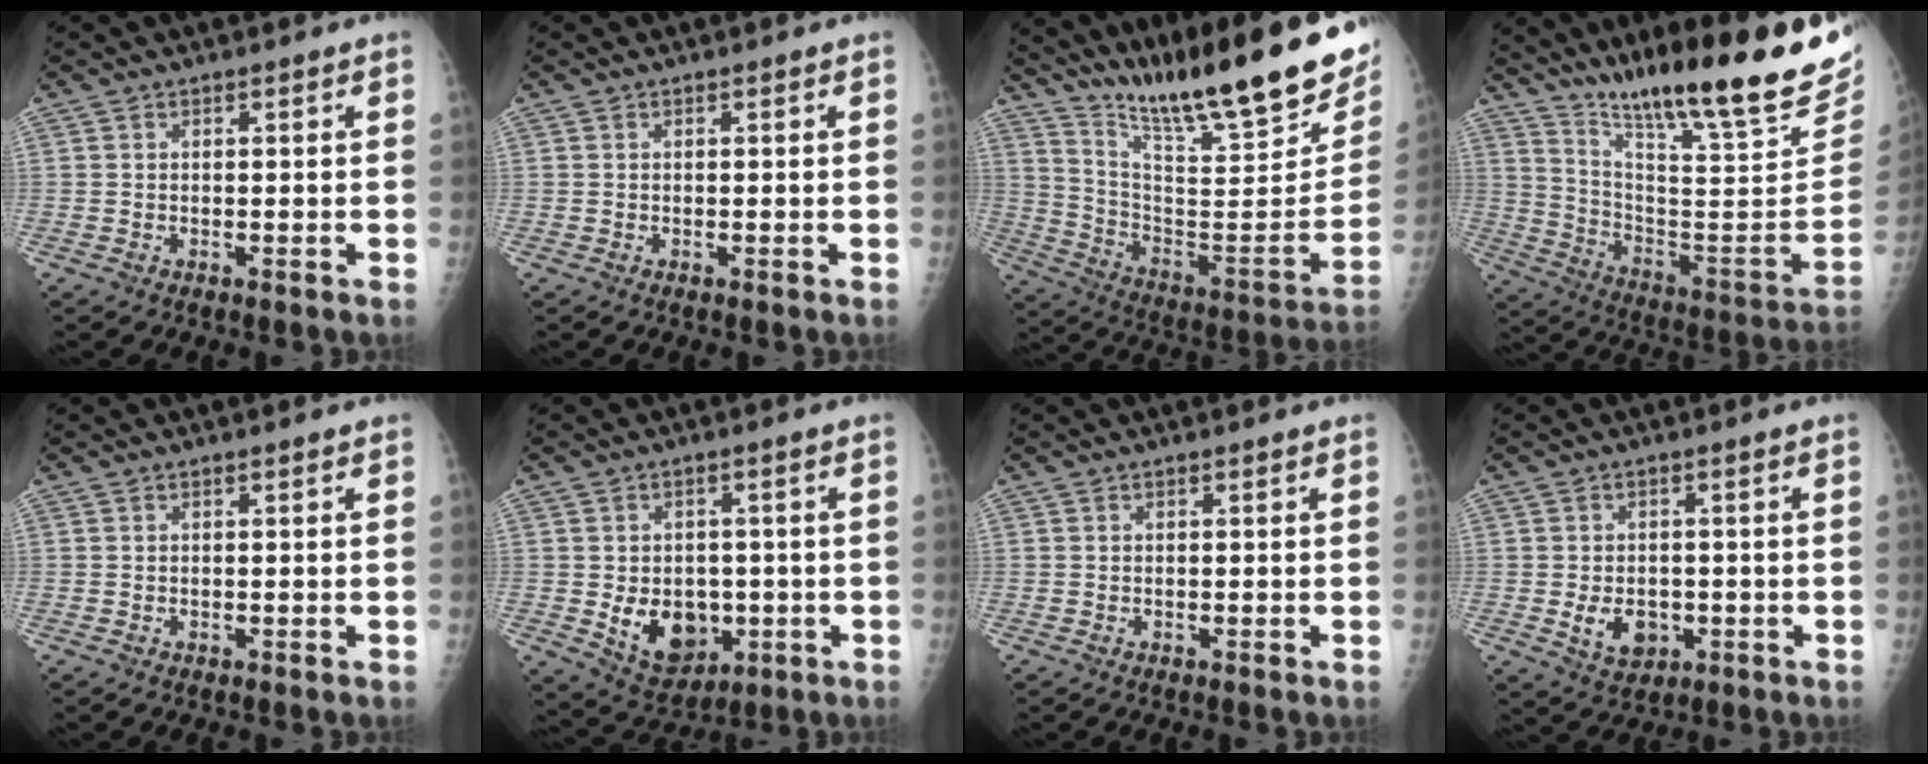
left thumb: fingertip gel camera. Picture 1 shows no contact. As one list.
[{"total": 0.0}, {"total": 28.0, "force": [20.8, 4.0, 18.3], "torque": [-0.273, -0.106, 0.336]}, {"total": 27.6, "force": [21.2, 3.3, 17.3], "torque": [-0.255, -0.115, 0.332]}, {"total": 0.0}, {"total": 10.0, "force": [-1.7, 7.5, 6.3], "torque": [-0.066, -0.004, -0.007]}, {"total": 0.0}, {"total": 5.7, "force": [-1.2, 4.3, 3.5], "torque": [-0.042, -0.002, -0.006]}]